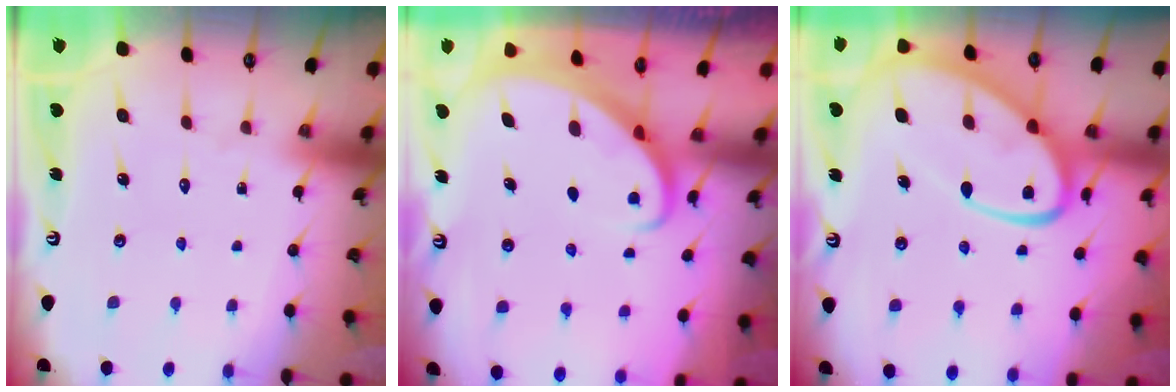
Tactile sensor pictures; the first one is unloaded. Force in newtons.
{"total": 2.6, "press": 2.6, "slide": 0.3}
{"total": 15.6, "press": 15.5, "slide": 1.5}